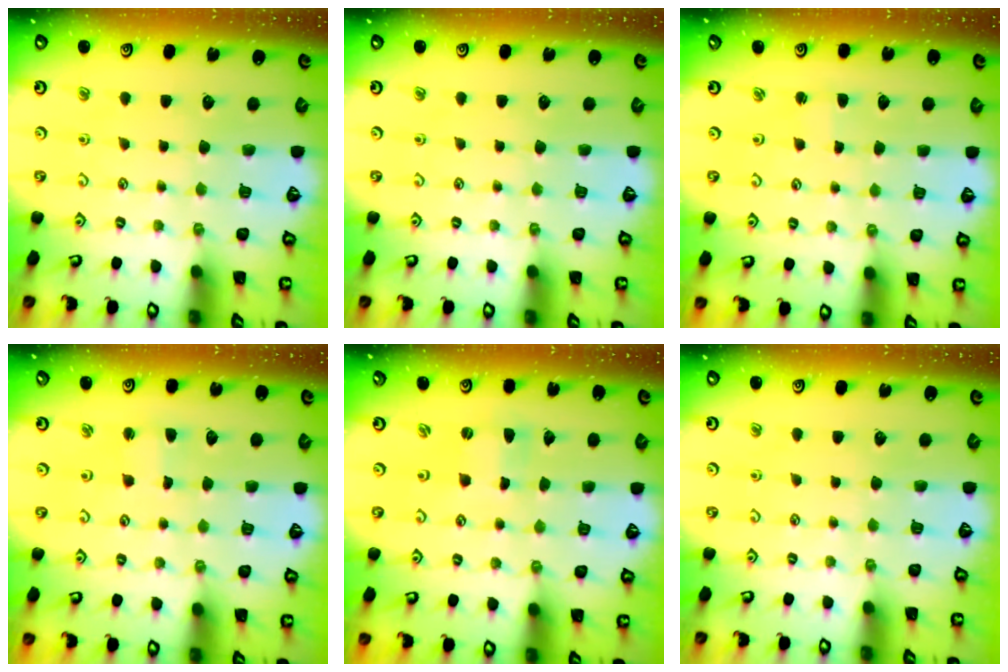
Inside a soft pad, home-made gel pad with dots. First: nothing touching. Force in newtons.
{"total": 0.0}
{"total": 1.1, "press": 1.1, "slide": 0.1}
{"total": 1.2, "press": 1.2, "slide": 0.2}
{"total": 0.0}
{"total": 0.0}